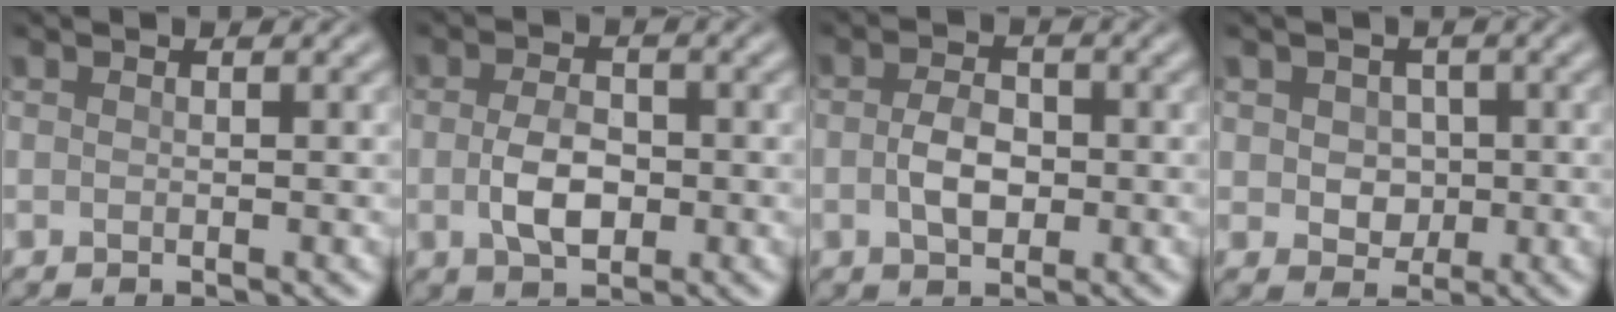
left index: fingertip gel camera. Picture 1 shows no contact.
{"total": 3.6, "force": [-0.6, 2.2, 2.9], "torque": [-0.060, -0.001, -0.011]}
{"total": 3.1, "force": [-0.4, 2.0, 2.4], "torque": [-0.049, 0.000, -0.010]}
{"total": 2.8, "force": [0.2, 2.3, 1.5], "torque": [-0.026, -0.002, -0.001]}